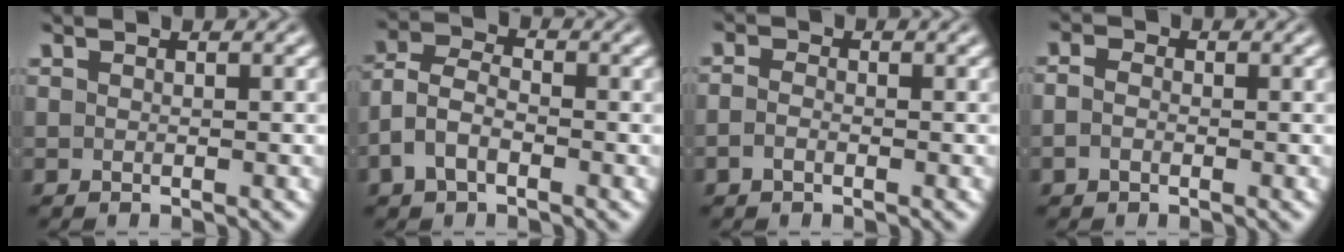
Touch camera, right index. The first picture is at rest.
{"total": 5.1, "force": [-1.3, 3.9, 3.0], "torque": [-0.076, -0.020, -0.017]}
{"total": 1.1, "force": [-0.8, 0.4, 0.6], "torque": [-0.011, -0.007, -0.014]}
{"total": 1.3, "force": [-0.5, 0.8, 0.8], "torque": [-0.015, -0.005, -0.010]}